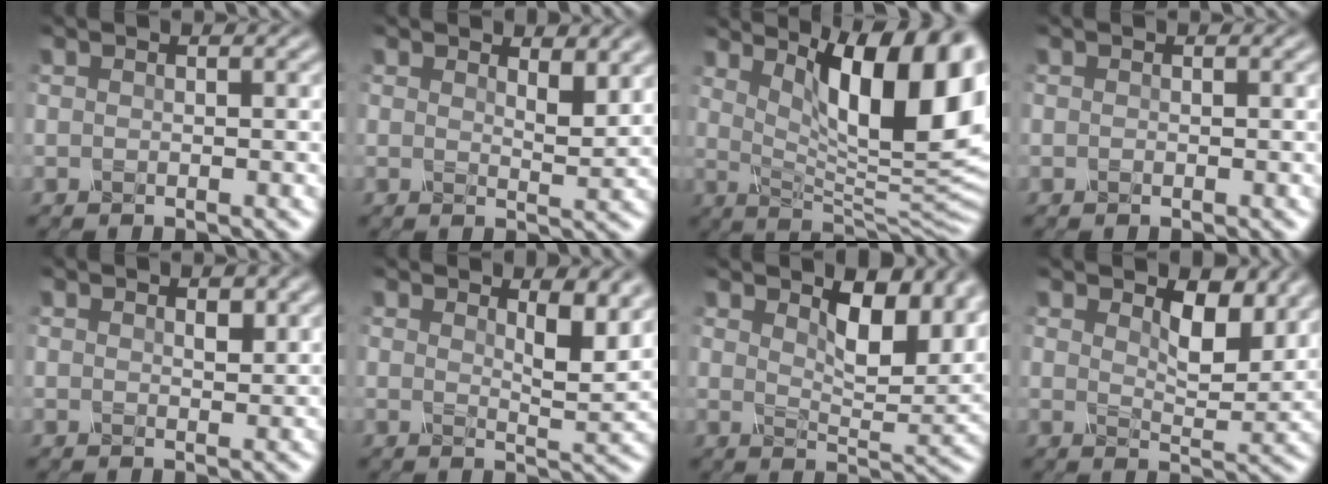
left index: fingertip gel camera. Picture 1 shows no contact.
{"total": 2.5, "force": [1.8, 0.7, 1.6], "torque": [-0.022, -0.007, 0.029]}
{"total": 14.6, "force": [5.5, 4.9, 12.6], "torque": [-0.162, -0.002, 0.089]}
{"total": 0.0}
{"total": 1.1, "force": [0.6, 0.5, 0.8], "torque": [-0.013, -0.003, 0.011]}
{"total": 3.9, "force": [2.0, 1.2, 3.1], "torque": [-0.047, -0.012, 0.031]}
{"total": 6.9, "force": [3.4, 3.0, 5.2], "torque": [-0.081, -0.007, 0.052]}
{"total": 4.8, "force": [2.6, 2.3, 3.4], "torque": [-0.060, -0.012, 0.032]}